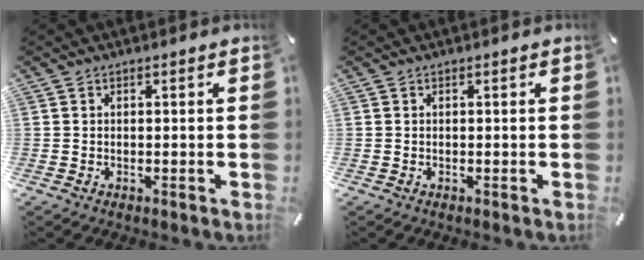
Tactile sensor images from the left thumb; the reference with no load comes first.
{"total": 0.0}